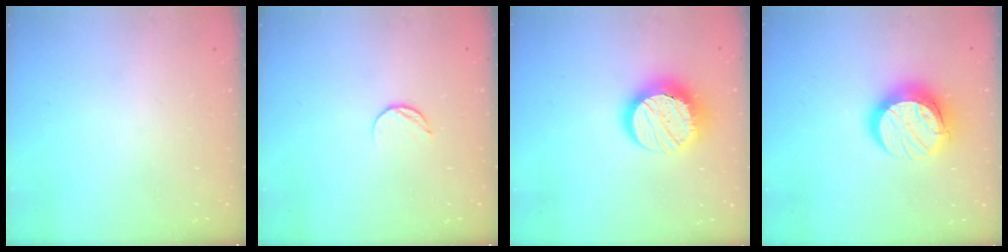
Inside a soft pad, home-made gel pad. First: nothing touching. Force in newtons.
{"total": 6.3, "press": 6.3, "slide": 0.7}
{"total": 15.2, "press": 15.1, "slide": 0.8}
{"total": 13.5, "press": 13.5, "slide": 1.4}